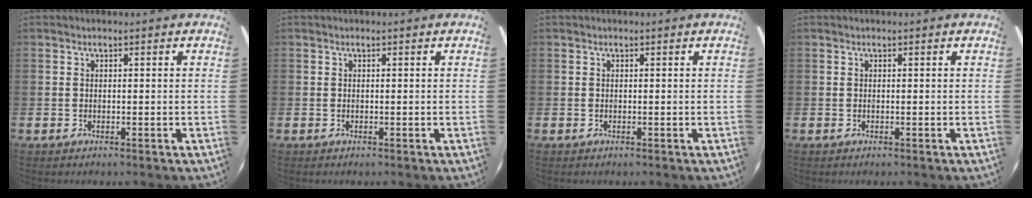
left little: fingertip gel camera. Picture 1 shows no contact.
{"total": 0.0}
{"total": 0.0}
{"total": 0.0}